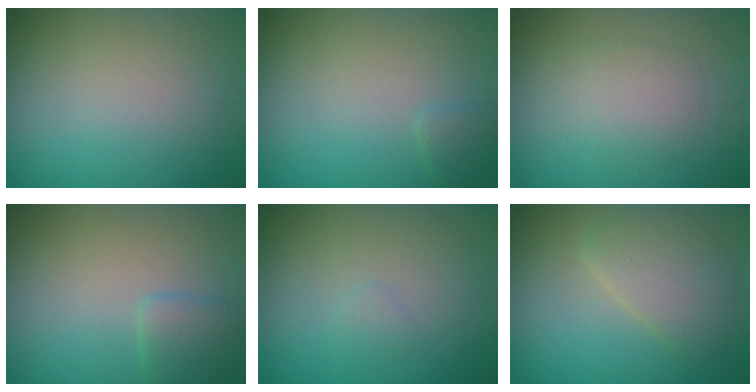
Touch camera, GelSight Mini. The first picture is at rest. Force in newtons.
{"total": 1.0, "press": 1.0, "slide": 0.1}
{"total": 2.8, "press": 2.8, "slide": 0.2}
{"total": 1.9, "press": 1.9, "slide": 0.1}
{"total": 0.6, "press": 0.6, "slide": 0.1}
{"total": 3.9, "press": 3.8, "slide": 0.2}